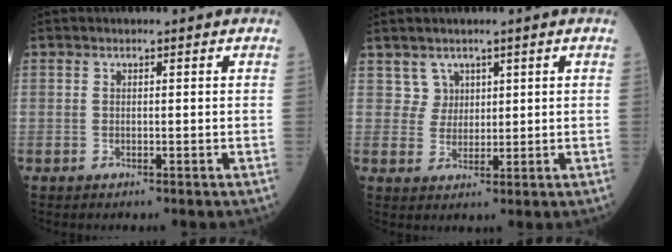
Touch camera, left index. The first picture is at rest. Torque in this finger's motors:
{"motor_torque": [-0.14, -0.05, -0.01, -0.03]}